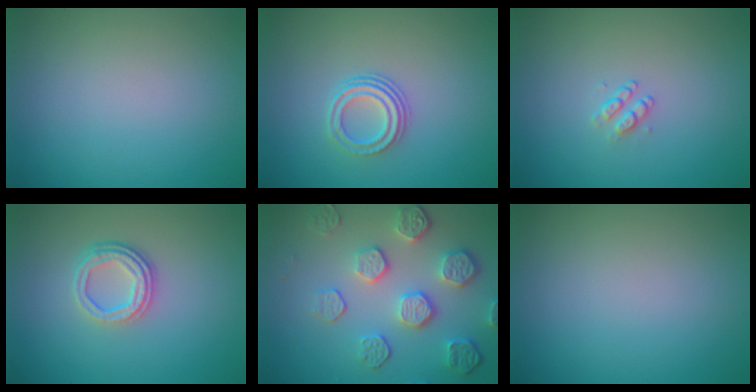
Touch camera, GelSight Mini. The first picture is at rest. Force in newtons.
{"total": 2.9, "press": 2.2, "slide": 1.9}
{"total": 1.1, "press": 0.8, "slide": 0.7}
{"total": 3.5, "press": 2.6, "slide": 2.3}
{"total": 5.4, "press": 4.2, "slide": 3.3}
{"total": 0.0}